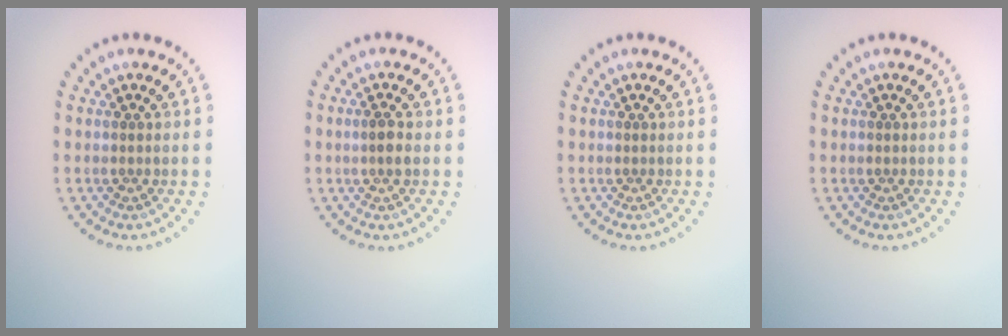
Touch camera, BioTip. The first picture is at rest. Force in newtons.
{"total": 1.4, "press": 1.3, "slide": 0.6}
{"total": 0.0}
{"total": 0.0}